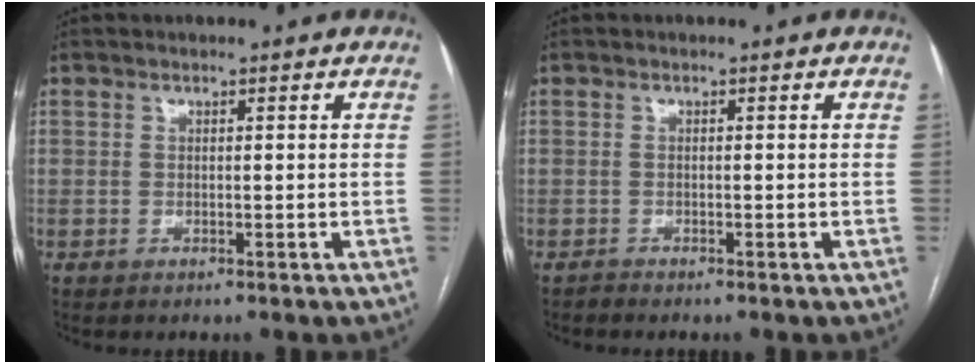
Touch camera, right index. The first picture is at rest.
{"total": 0.6, "force": [-0.6, -0.1, -0.2], "torque": [0.002, -0.002, -0.012]}